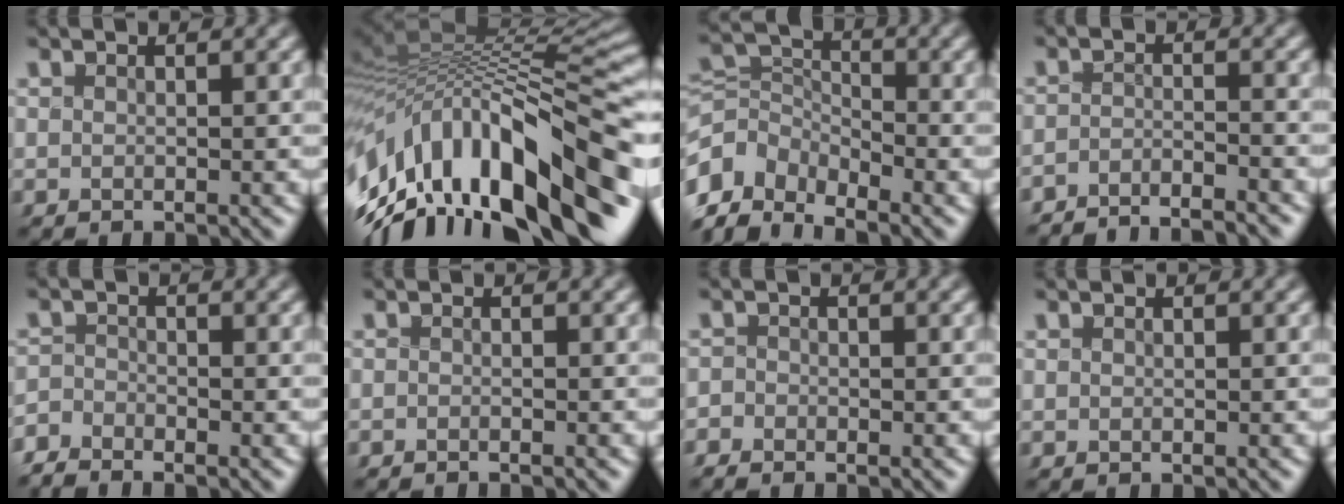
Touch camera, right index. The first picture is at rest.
{"total": 19.4, "force": [-9.6, 11.2, 12.6], "torque": [-0.228, 0.001, -0.140]}
{"total": 8.9, "force": [-2.2, 7.6, 4.0], "torque": [-0.101, -0.027, -0.046]}
{"total": 5.6, "force": [-5.5, 0.7, 0.1], "torque": [0.008, -0.007, -0.097]}
{"total": 2.9, "force": [-2.7, 1.1, -0.1], "torque": [0.004, -0.005, -0.057]}
{"total": 1.0, "force": [-1.0, 0.0, -0.1], "torque": [0.002, 0.003, -0.021]}
{"total": 1.5, "force": [-1.4, 0.5, -0.5], "torque": [0.012, -0.001, -0.034]}
{"total": 0.0}